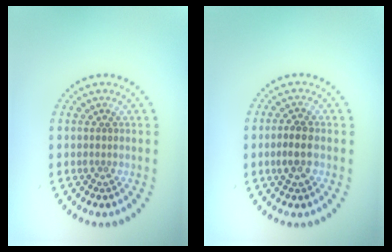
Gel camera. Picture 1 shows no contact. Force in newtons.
{"total": 2.4, "press": 2.4, "slide": 0.3}